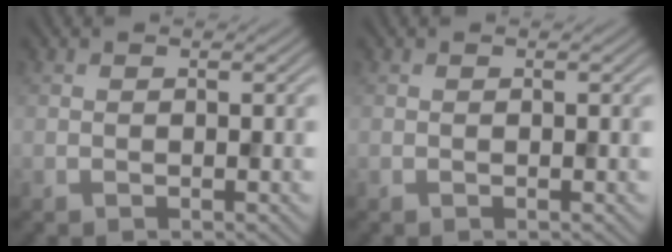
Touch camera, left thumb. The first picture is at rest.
{"total": 0.0}